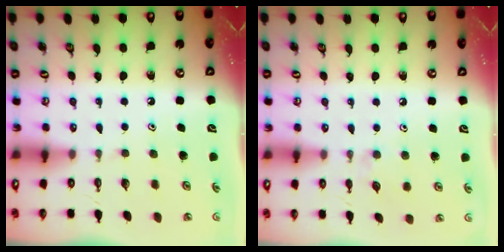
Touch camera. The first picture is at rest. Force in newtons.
{"total": 3.8, "press": 3.7, "slide": 0.6}